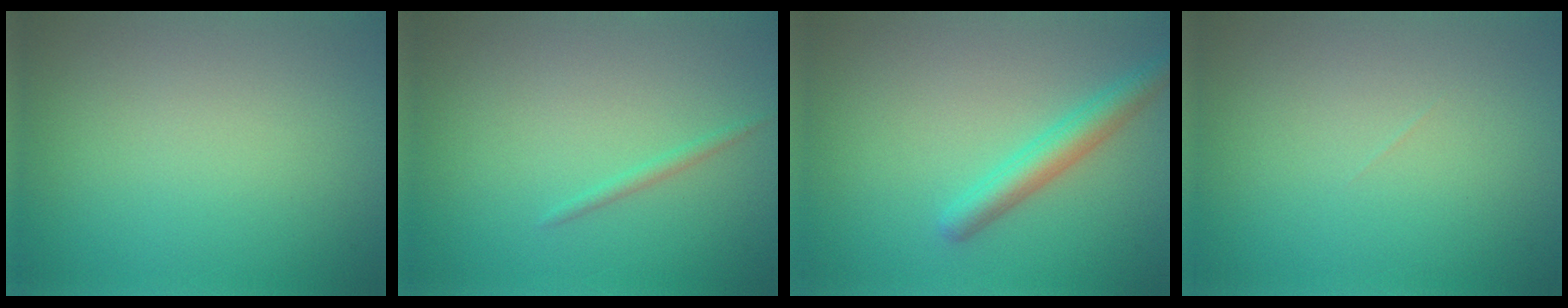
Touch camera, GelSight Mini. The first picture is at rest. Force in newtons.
{"total": 0.8, "press": 0.8, "slide": 0.0}
{"total": 2.9, "press": 2.9, "slide": 0.1}
{"total": 0.0}